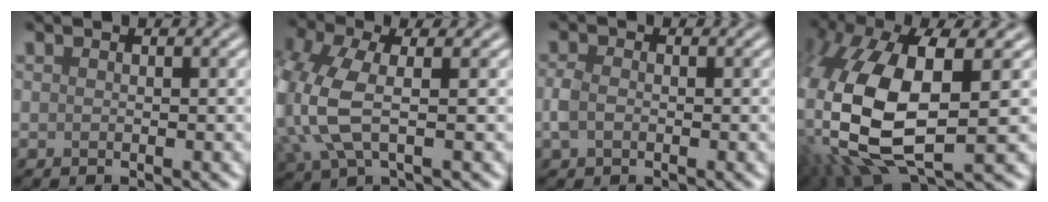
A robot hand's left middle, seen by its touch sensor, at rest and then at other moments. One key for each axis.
{"total": 6.6, "fx": 0.0, "fy": 3.5, "fz": 5.6, "tx": -0.152, "ty": 0.001, "tz": -0.004}
{"total": 1.9, "fx": -0.4, "fy": 1.3, "fz": 1.2, "tx": -0.029, "ty": 0.002, "tz": -0.012}
{"total": 13.3, "fx": -1.3, "fy": 6.5, "fz": 11.5, "tx": -0.265, "ty": -0.020, "tz": -0.020}